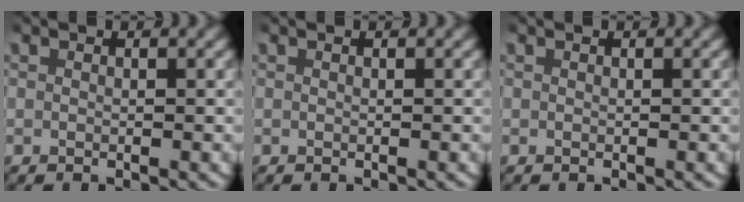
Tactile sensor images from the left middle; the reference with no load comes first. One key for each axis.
{"total": 0.0}
{"total": 0.0}